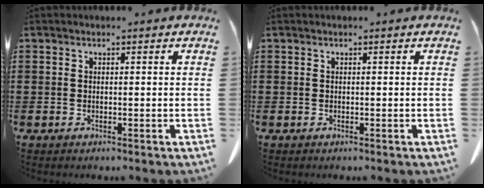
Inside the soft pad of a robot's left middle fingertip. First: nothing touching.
{"total": 0.0}